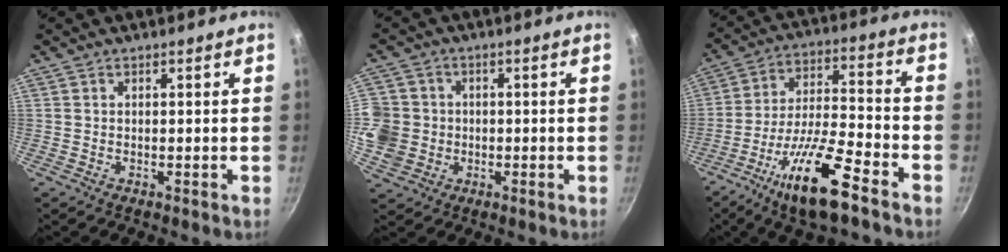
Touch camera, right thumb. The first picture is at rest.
{"total": 11.7, "force": [-1.5, 10.9, 4.1], "torque": [-0.088, 0.018, -0.033]}
{"total": 16.2, "force": [-9.6, 4.0, 12.4], "torque": [-0.226, 0.046, -0.174]}